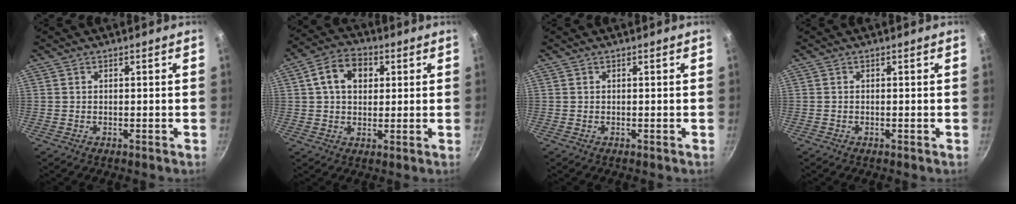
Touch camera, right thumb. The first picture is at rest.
{"total": 9.3, "force": [2.5, 6.7, 5.9], "torque": [-0.082, 0.012, 0.031]}
{"total": 0.0}
{"total": 0.0}